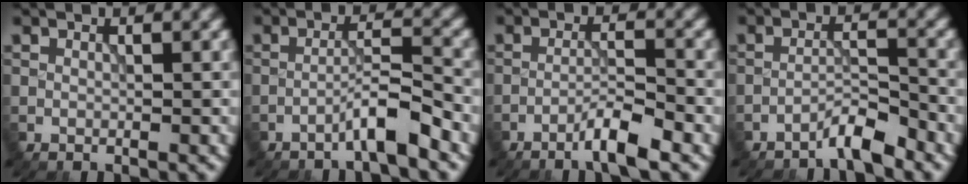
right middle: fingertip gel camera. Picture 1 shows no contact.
{"total": 3.3, "force": [-2.3, 0.1, 2.4], "torque": [-0.039, 0.016, -0.049]}
{"total": 3.4, "force": [-2.4, 0.1, 2.4], "torque": [-0.040, 0.007, -0.051]}
{"total": 3.0, "force": [-2.6, 0.2, 1.4], "torque": [-0.020, 0.011, -0.052]}